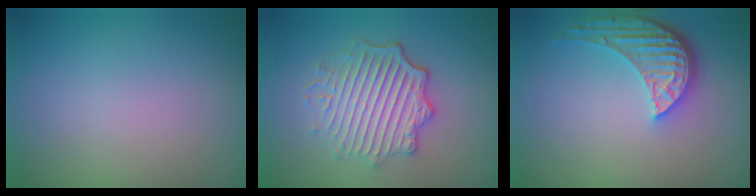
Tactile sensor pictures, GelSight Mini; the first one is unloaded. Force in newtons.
{"total": 5.2, "press": 4.3, "slide": 2.9}
{"total": 4.8, "press": 3.7, "slide": 3.0}